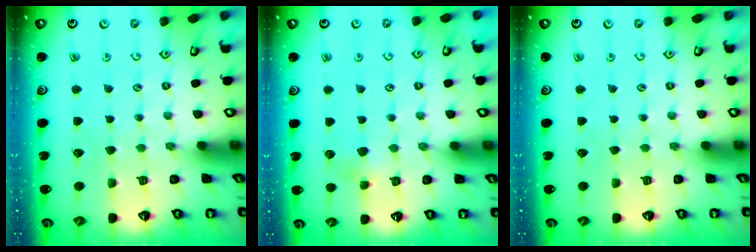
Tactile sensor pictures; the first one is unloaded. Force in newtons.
{"total": 2.4, "press": 2.4, "slide": 0.4}
{"total": 0.0}